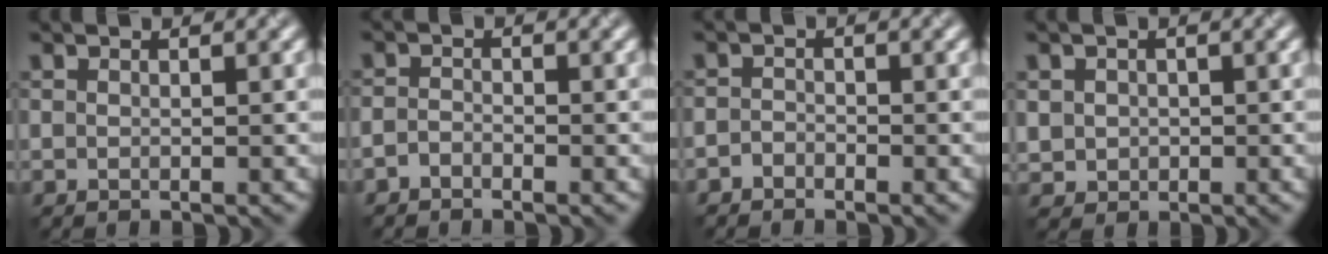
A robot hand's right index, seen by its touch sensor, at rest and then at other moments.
{"total": 1.0, "force": [-0.8, 0.5, 0.4], "torque": [-0.007, 0.001, -0.020]}
{"total": 1.1, "force": [-0.9, 0.6, 0.2], "torque": [-0.001, 0.002, -0.020]}
{"total": 1.7, "force": [0.1, 1.7, 0.3], "torque": [-0.002, -0.005, 0.007]}